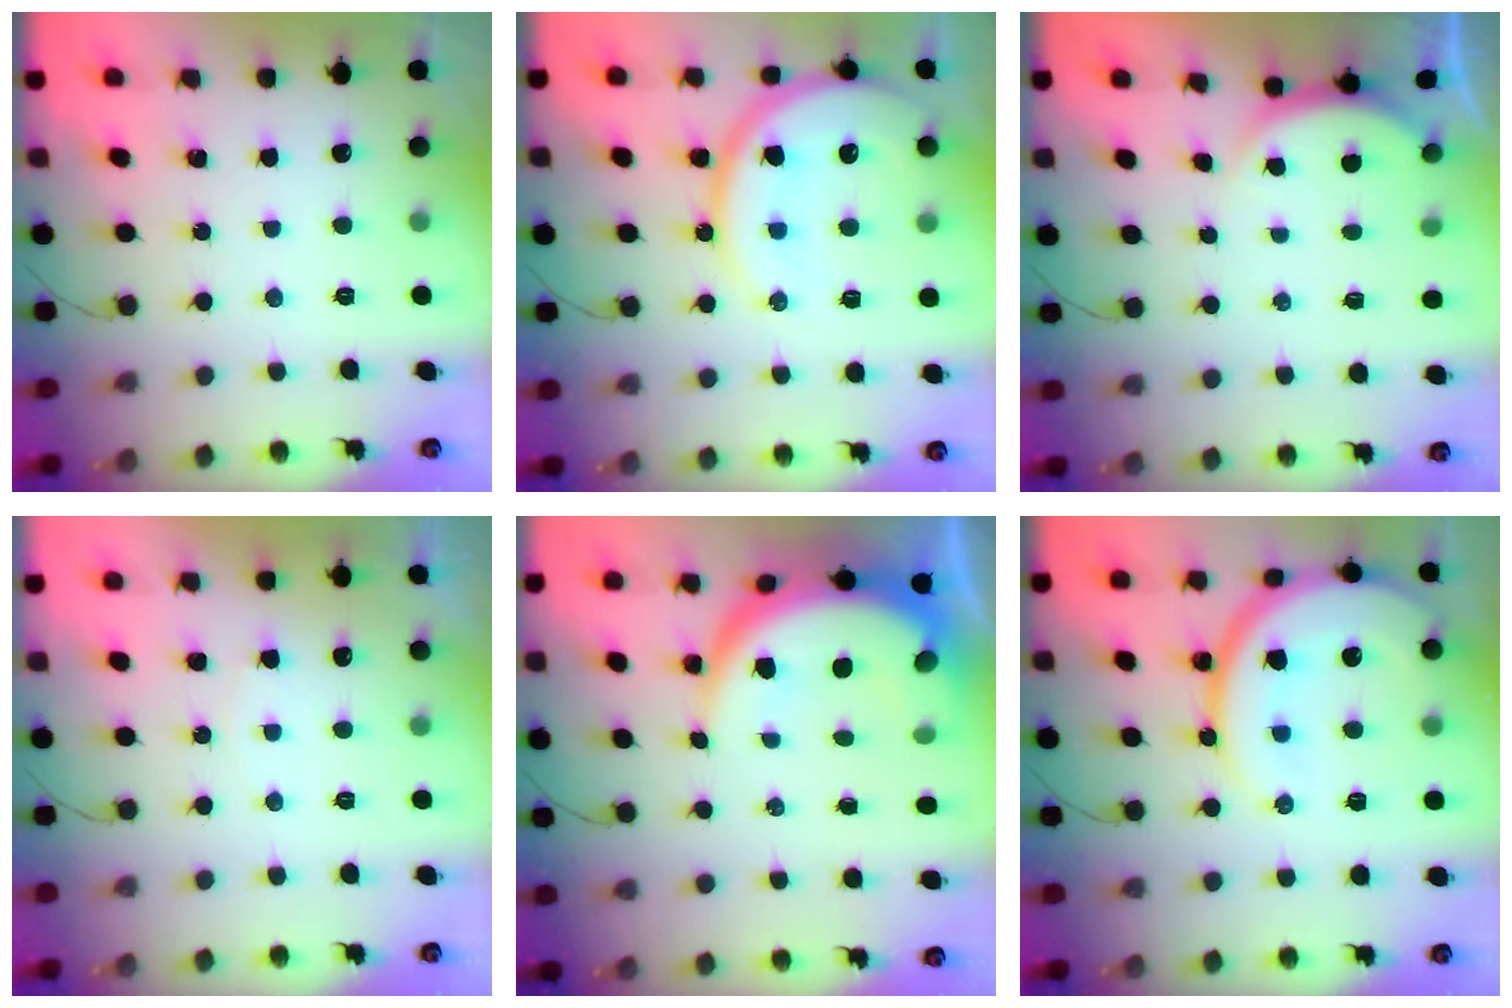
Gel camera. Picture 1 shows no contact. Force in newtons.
{"total": 18.1, "press": 18.0, "slide": 2.0}
{"total": 2.9, "press": 2.2, "slide": 1.8}
{"total": 3.5, "press": 3.5, "slide": 0.4}
{"total": 10.7, "press": 10.7, "slide": 0.6}
{"total": 17.7, "press": 17.7, "slide": 1.6}